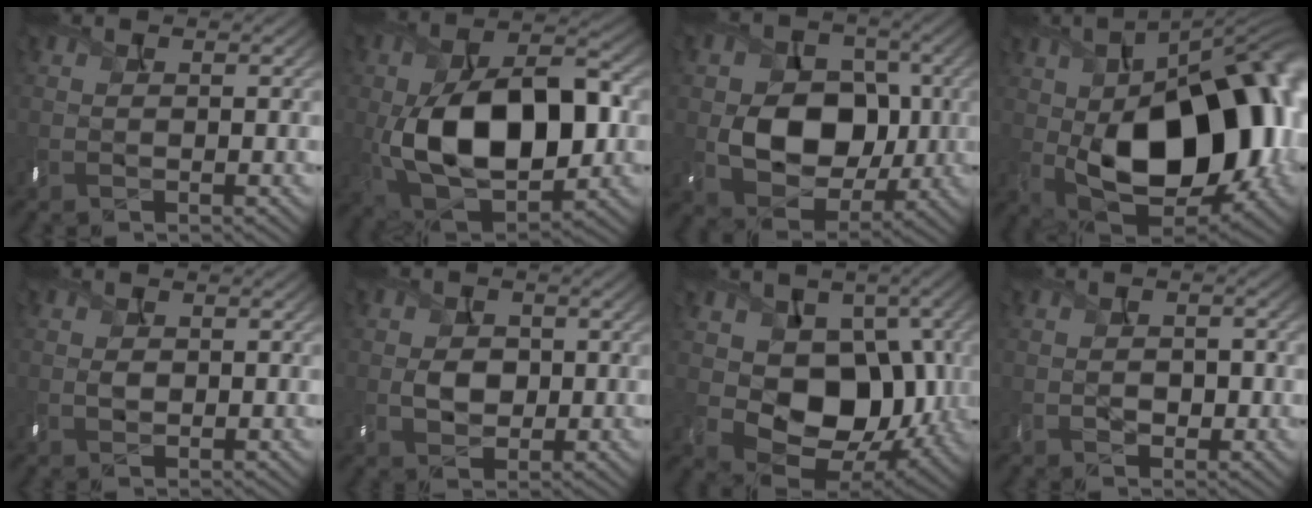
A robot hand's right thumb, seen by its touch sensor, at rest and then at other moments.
{"total": 15.1, "force": [-0.7, 8.9, 12.2], "torque": [-0.212, 0.005, -0.011]}
{"total": 9.0, "force": [-0.9, 7.2, 5.3], "torque": [-0.102, -0.015, -0.015]}
{"total": 21.5, "force": [-1.7, 12.5, 17.4], "torque": [-0.271, -0.021, -0.028]}
{"total": 0.7, "force": [-0.2, 0.7, 0.3], "torque": [-0.010, -0.002, 0.003]}
{"total": 2.5, "force": [-0.4, 2.2, 1.2], "torque": [-0.027, -0.009, -0.003]}
{"total": 11.0, "force": [0.2, 8.5, 7.0], "torque": [-0.119, -0.028, 0.012]}
{"total": 2.7, "force": [-0.8, 2.0, 1.7], "torque": [-0.034, -0.009, 0.001]}